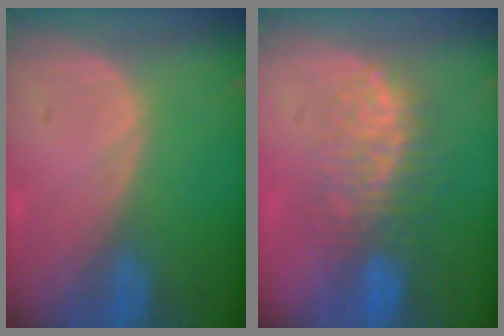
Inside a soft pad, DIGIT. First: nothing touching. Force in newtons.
{"total": 8.3, "press": 7.6, "slide": 3.4}